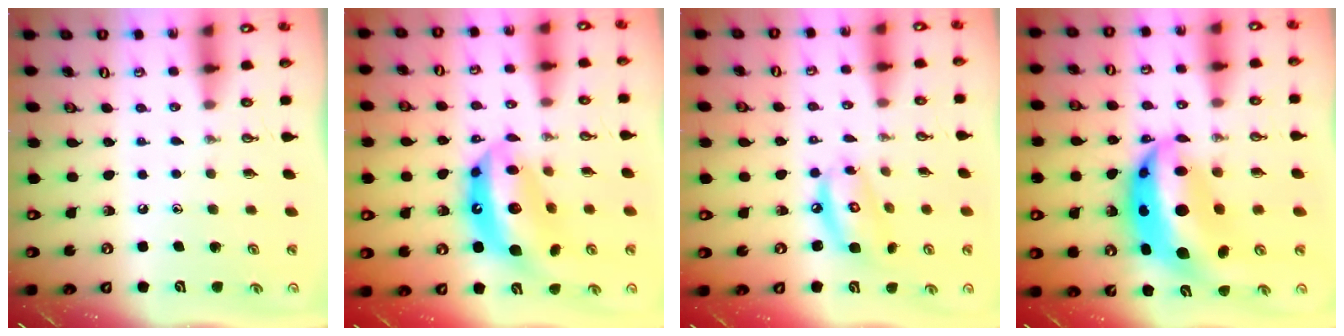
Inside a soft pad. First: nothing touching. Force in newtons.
{"total": 15.9, "press": 15.8, "slide": 1.4}
{"total": 9.2, "press": 9.2, "slide": 0.8}
{"total": 17.0, "press": 16.9, "slide": 1.6}